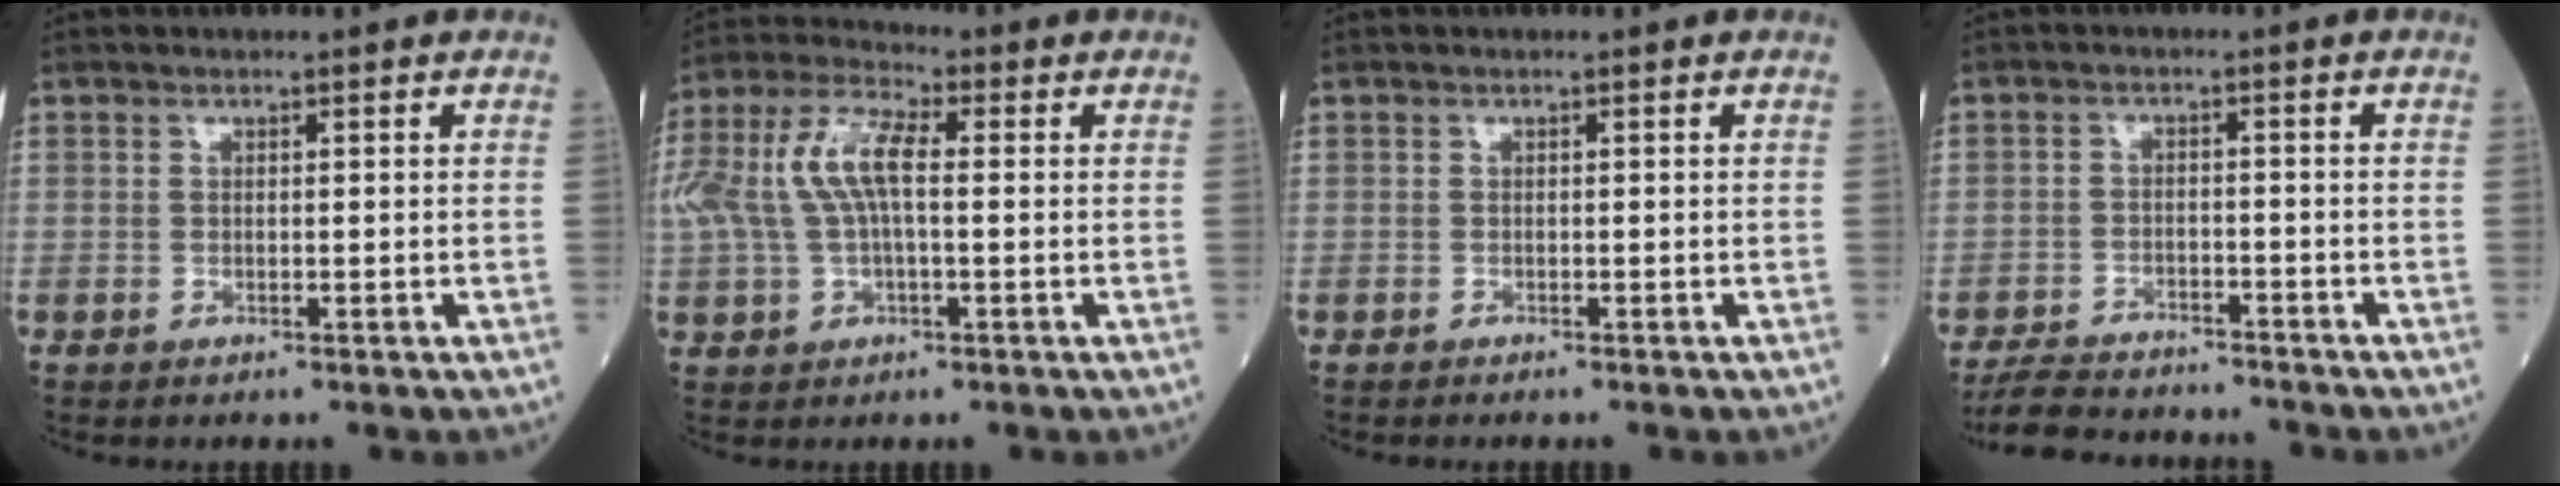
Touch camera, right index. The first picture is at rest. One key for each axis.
{"total": 11.2, "fx": 1.3, "fy": 4.4, "fz": 10.2, "tx": -0.238, "ty": 0.031, "tz": 0.023}
{"total": 0.5, "fx": -0.5, "fy": 0.0, "fz": 0.1, "tx": 0.000, "ty": -0.001, "tz": -0.011}
{"total": 8.5, "fx": -8.0, "fy": 1.9, "fz": 2.2, "tx": -0.035, "ty": -0.006, "tz": -0.127}